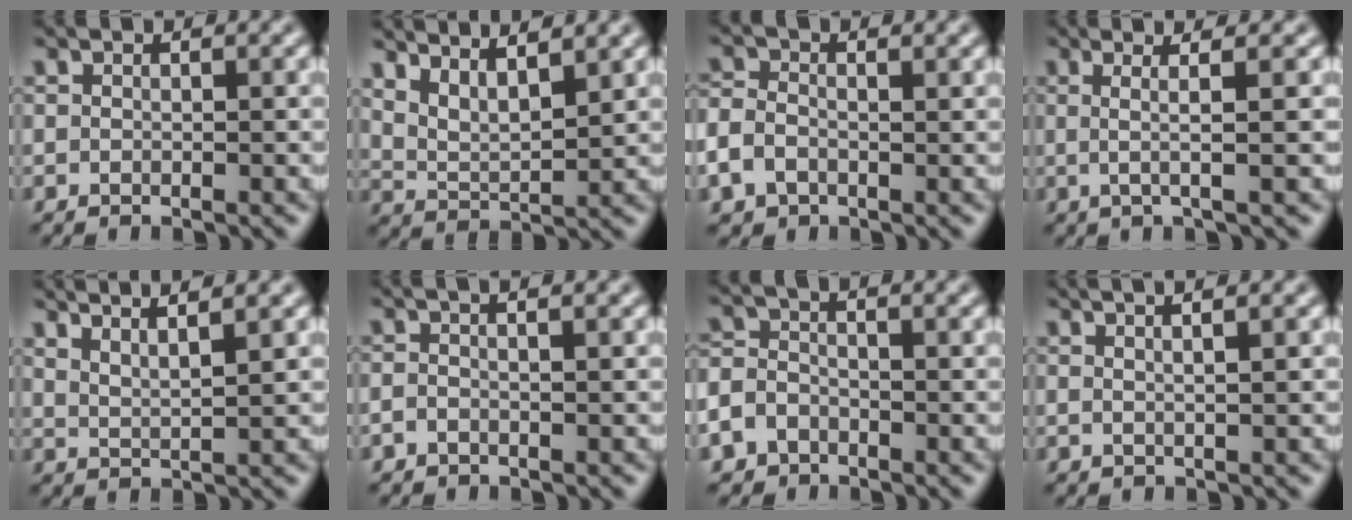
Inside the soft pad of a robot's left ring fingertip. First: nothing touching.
{"total": 5.0, "force": [4.0, 1.4, 2.6], "torque": [-0.045, 0.013, 0.061]}
{"total": 3.0, "force": [-0.8, 2.3, 1.8], "torque": [-0.048, -0.003, -0.020]}
{"total": 3.0, "force": [0.6, 0.4, 3.0], "torque": [-0.059, 0.004, 0.003]}
{"total": 4.9, "force": [3.9, 1.0, 2.7], "torque": [-0.024, 0.022, 0.039]}
{"total": 1.4, "force": [0.2, 0.4, 1.3], "torque": [-0.027, 0.002, -0.004]}
{"total": 2.8, "force": [-1.8, 1.9, 1.1], "torque": [-0.031, -0.002, -0.043]}
{"total": 5.4, "force": [3.0, 2.3, 3.9], "torque": [-0.022, 0.041, 0.005]}